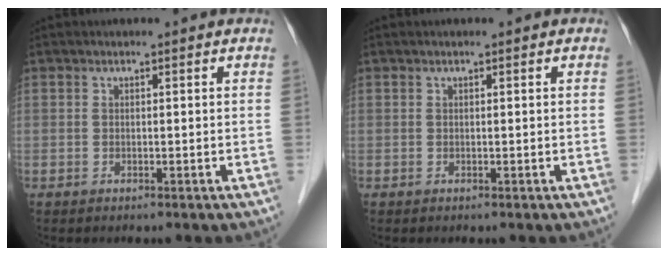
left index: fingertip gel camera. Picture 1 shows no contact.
{"total": 0.0}